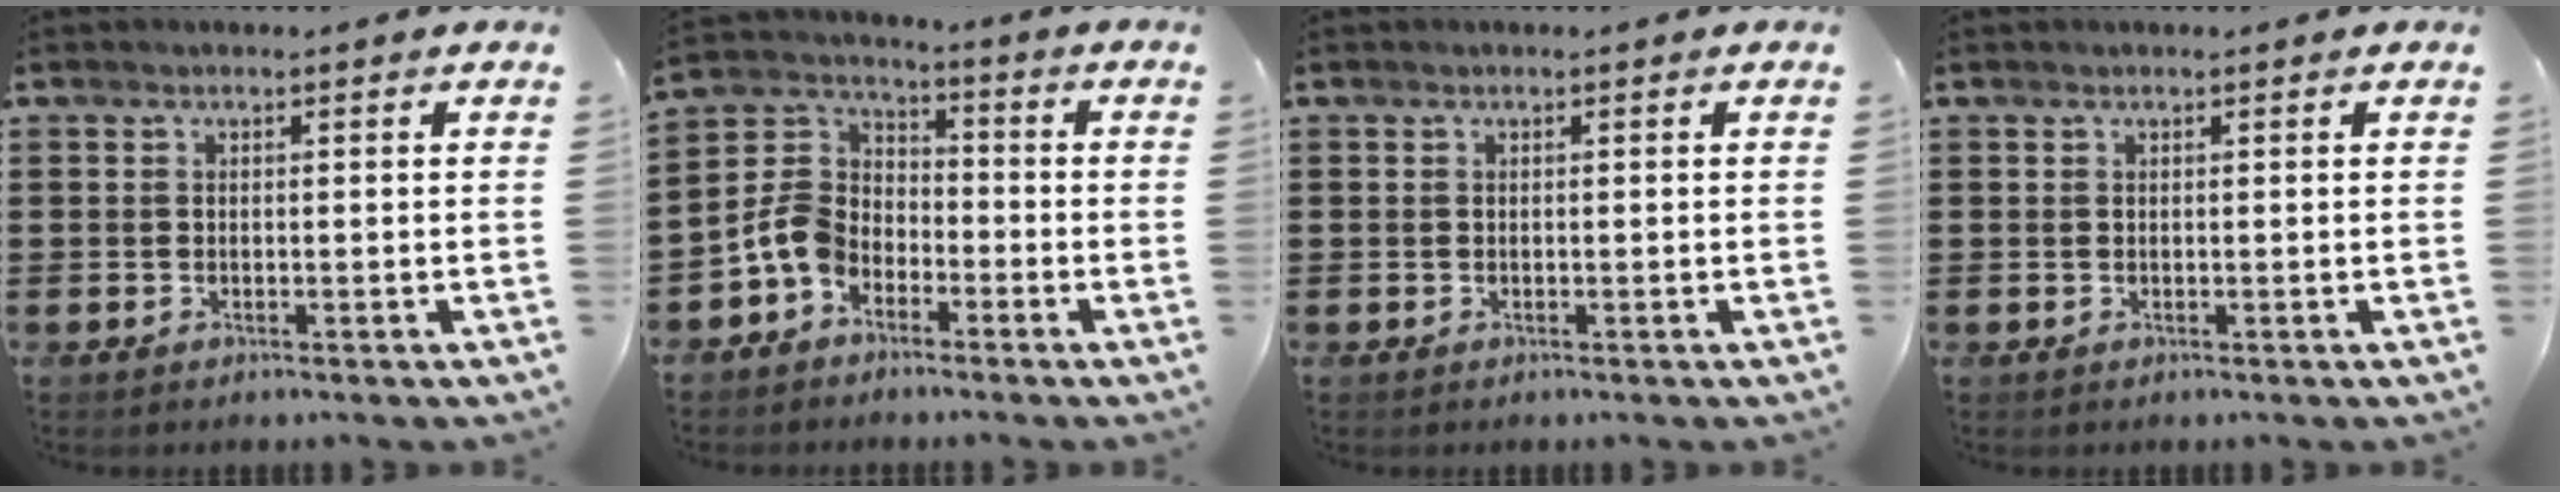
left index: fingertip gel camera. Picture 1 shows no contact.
{"total": 6.4, "force": [-3.2, 4.6, 3.1], "torque": [-0.098, 0.004, -0.071]}
{"total": 0.0}
{"total": 0.0}